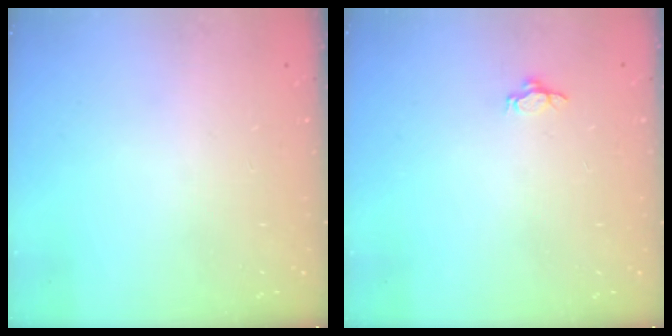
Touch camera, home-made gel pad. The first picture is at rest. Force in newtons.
{"total": 2.7, "press": 2.6, "slide": 1.0}